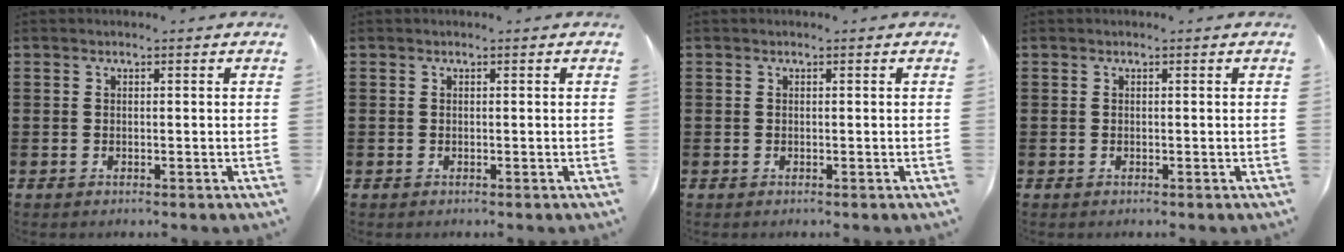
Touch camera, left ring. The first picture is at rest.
{"total": 0.0}
{"total": 0.0}
{"total": 0.0}